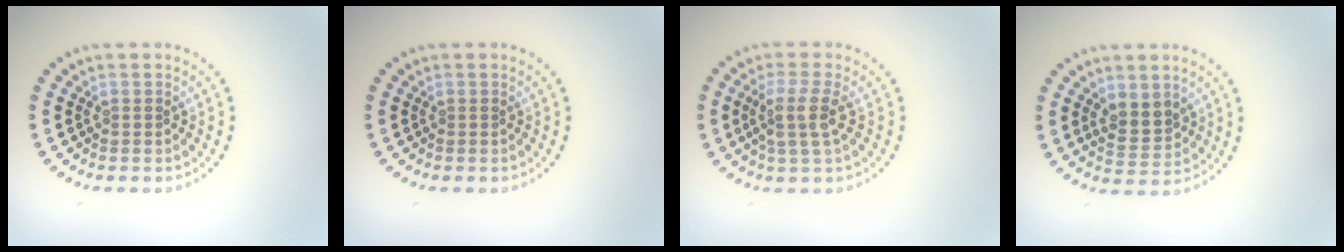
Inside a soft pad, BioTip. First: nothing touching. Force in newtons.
{"total": 0.0}
{"total": 3.0, "press": 2.4, "slide": 1.7}
{"total": 2.7, "press": 2.5, "slide": 0.8}